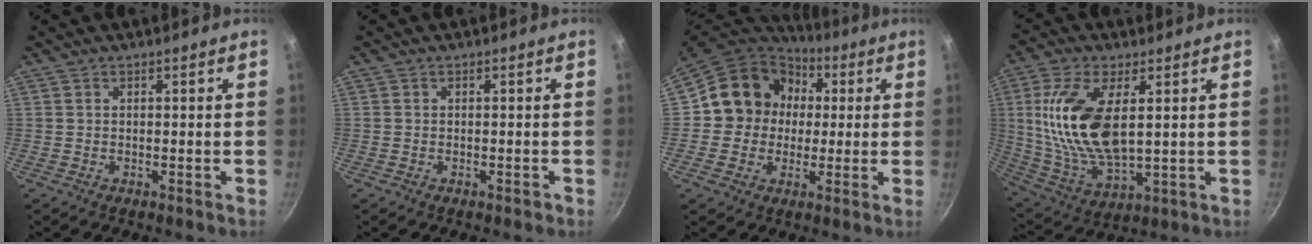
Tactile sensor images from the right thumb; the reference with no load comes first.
{"total": 0.9, "force": [-0.5, 0.6, 0.5], "torque": [-0.006, 0.005, -0.006]}
{"total": 16.6, "force": [2.4, 14.7, 7.5], "torque": [-0.101, 0.027, 0.030]}
{"total": 17.7, "force": [3.4, 8.2, 15.3], "torque": [-0.301, -0.017, 0.074]}